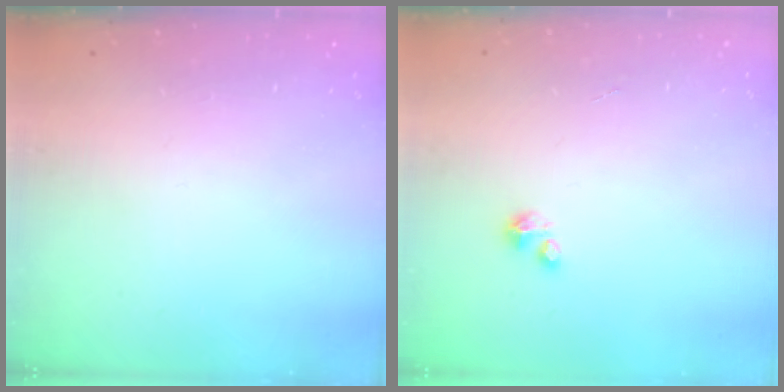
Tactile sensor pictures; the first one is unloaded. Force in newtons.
{"total": 0.9, "press": 0.9, "slide": 0.3}